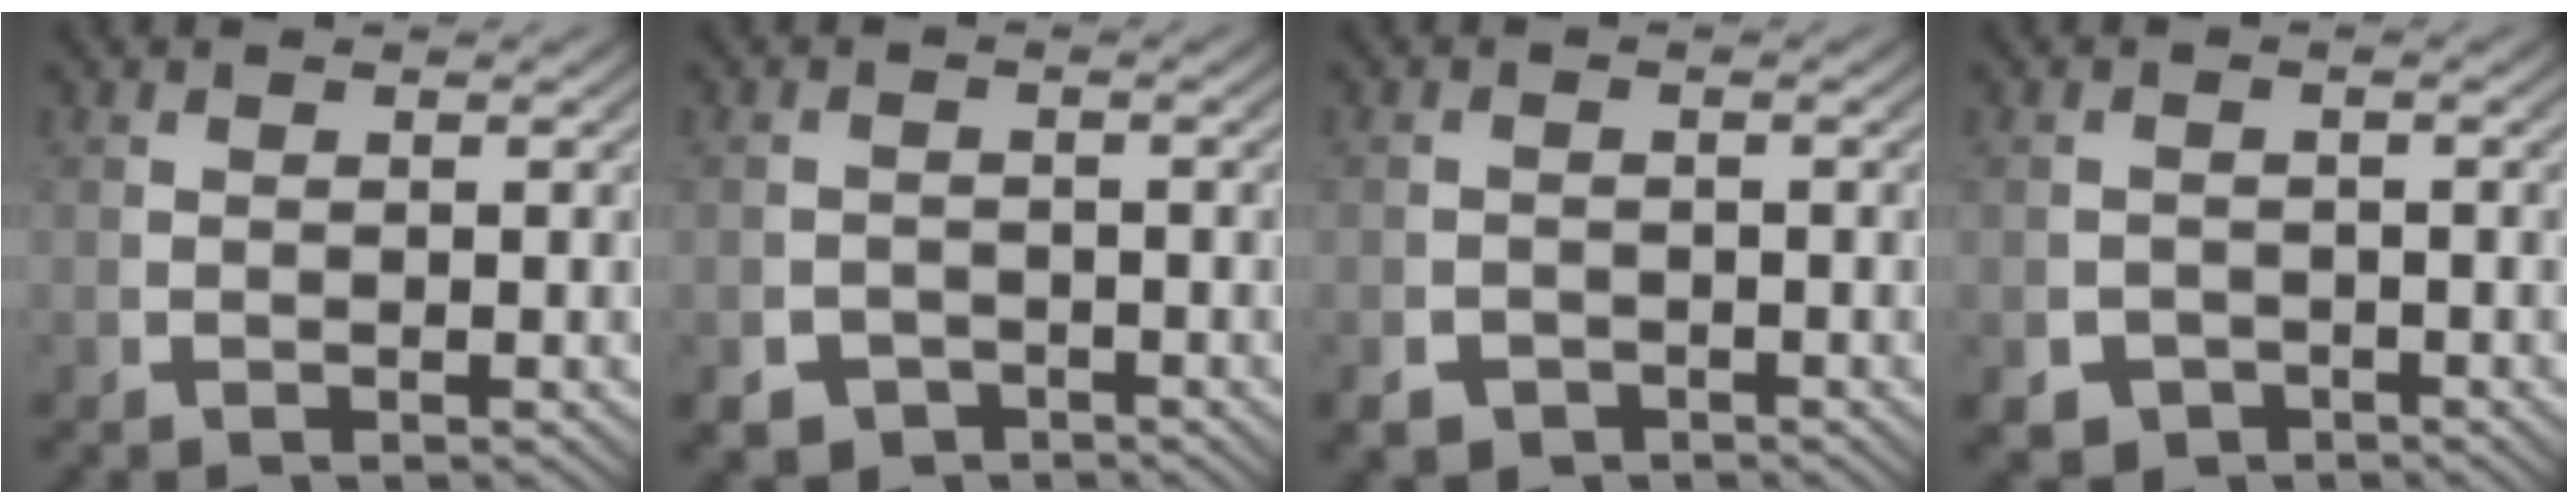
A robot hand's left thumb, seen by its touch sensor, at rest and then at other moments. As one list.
[{"total": 4.4, "force": [-3.5, 2.6, 0.9], "torque": [-0.011, -0.025, -0.052]}, {"total": 3.2, "force": [-2.5, 1.8, 0.7], "torque": [-0.011, -0.020, -0.036]}, {"total": 4.2, "force": [-3.0, 2.8, 1.1], "torque": [-0.018, -0.027, -0.041]}]